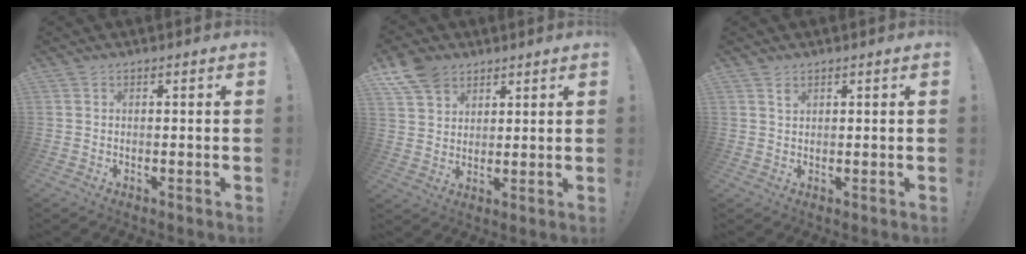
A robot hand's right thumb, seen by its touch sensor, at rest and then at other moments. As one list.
[{"total": 8.8, "force": [5.8, 6.0, 2.8], "torque": [-0.052, -0.029, 0.116]}, {"total": 1.2, "force": [0.8, 0.6, 0.6], "torque": [-0.003, -0.004, 0.014]}]